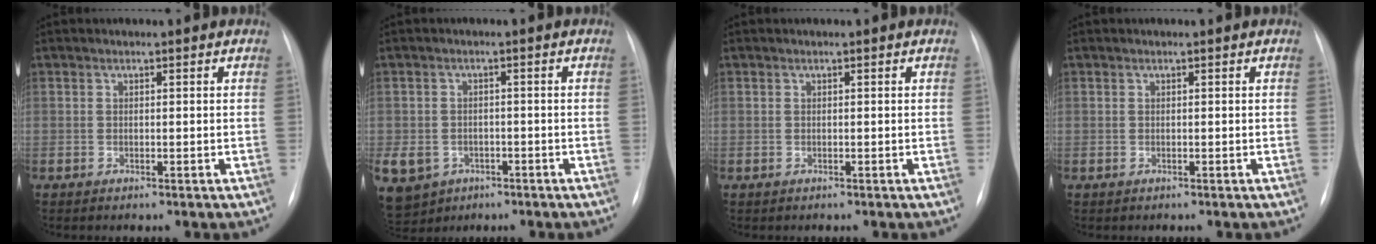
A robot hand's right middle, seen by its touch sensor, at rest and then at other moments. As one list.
[{"total": 13.8, "force": [-6.0, 11.3, 5.2], "torque": [-0.160, 0.002, -0.079]}, {"total": 0.0}, {"total": 0.0}]